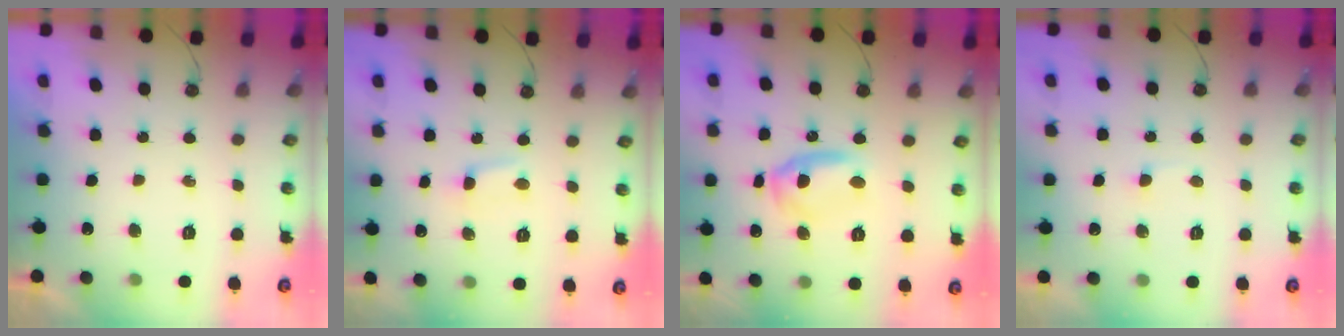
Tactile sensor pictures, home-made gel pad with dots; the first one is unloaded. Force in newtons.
{"total": 1.3, "press": 1.3, "slide": 0.2}
{"total": 8.1, "press": 8.1, "slide": 0.4}
{"total": 1.4, "press": 1.4, "slide": 0.3}